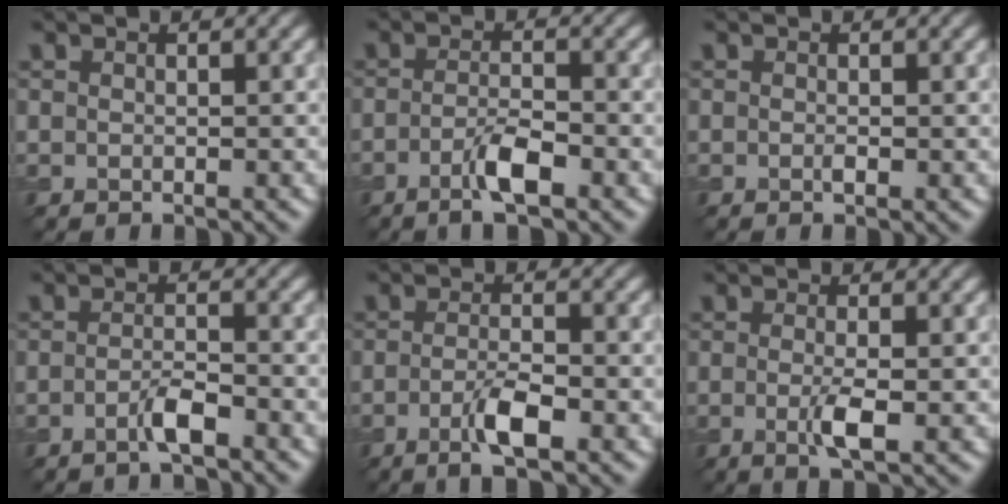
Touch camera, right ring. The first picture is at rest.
{"total": 3.2, "force": [-1.6, 0.6, 2.7], "torque": [-0.051, 0.004, -0.035]}
{"total": 0.7, "force": [-0.2, 0.1, 0.7], "torque": [-0.013, -0.003, -0.004]}
{"total": 2.1, "force": [-1.3, 0.3, 1.6], "torque": [-0.030, 0.006, -0.029]}
{"total": 3.4, "force": [-1.4, 0.8, 3.0], "torque": [-0.059, 0.001, -0.030]}
{"total": 2.8, "force": [-0.5, 0.6, 2.7], "torque": [-0.055, -0.008, -0.010]}